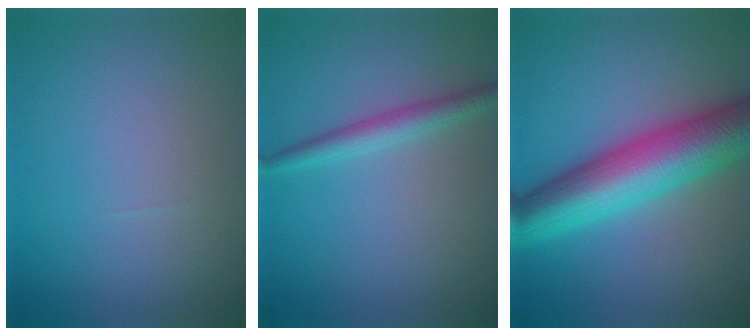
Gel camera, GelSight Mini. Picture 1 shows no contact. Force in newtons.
{"total": 2.3, "press": 2.3, "slide": 0.0}
{"total": 10.0, "press": 10.0, "slide": 0.1}